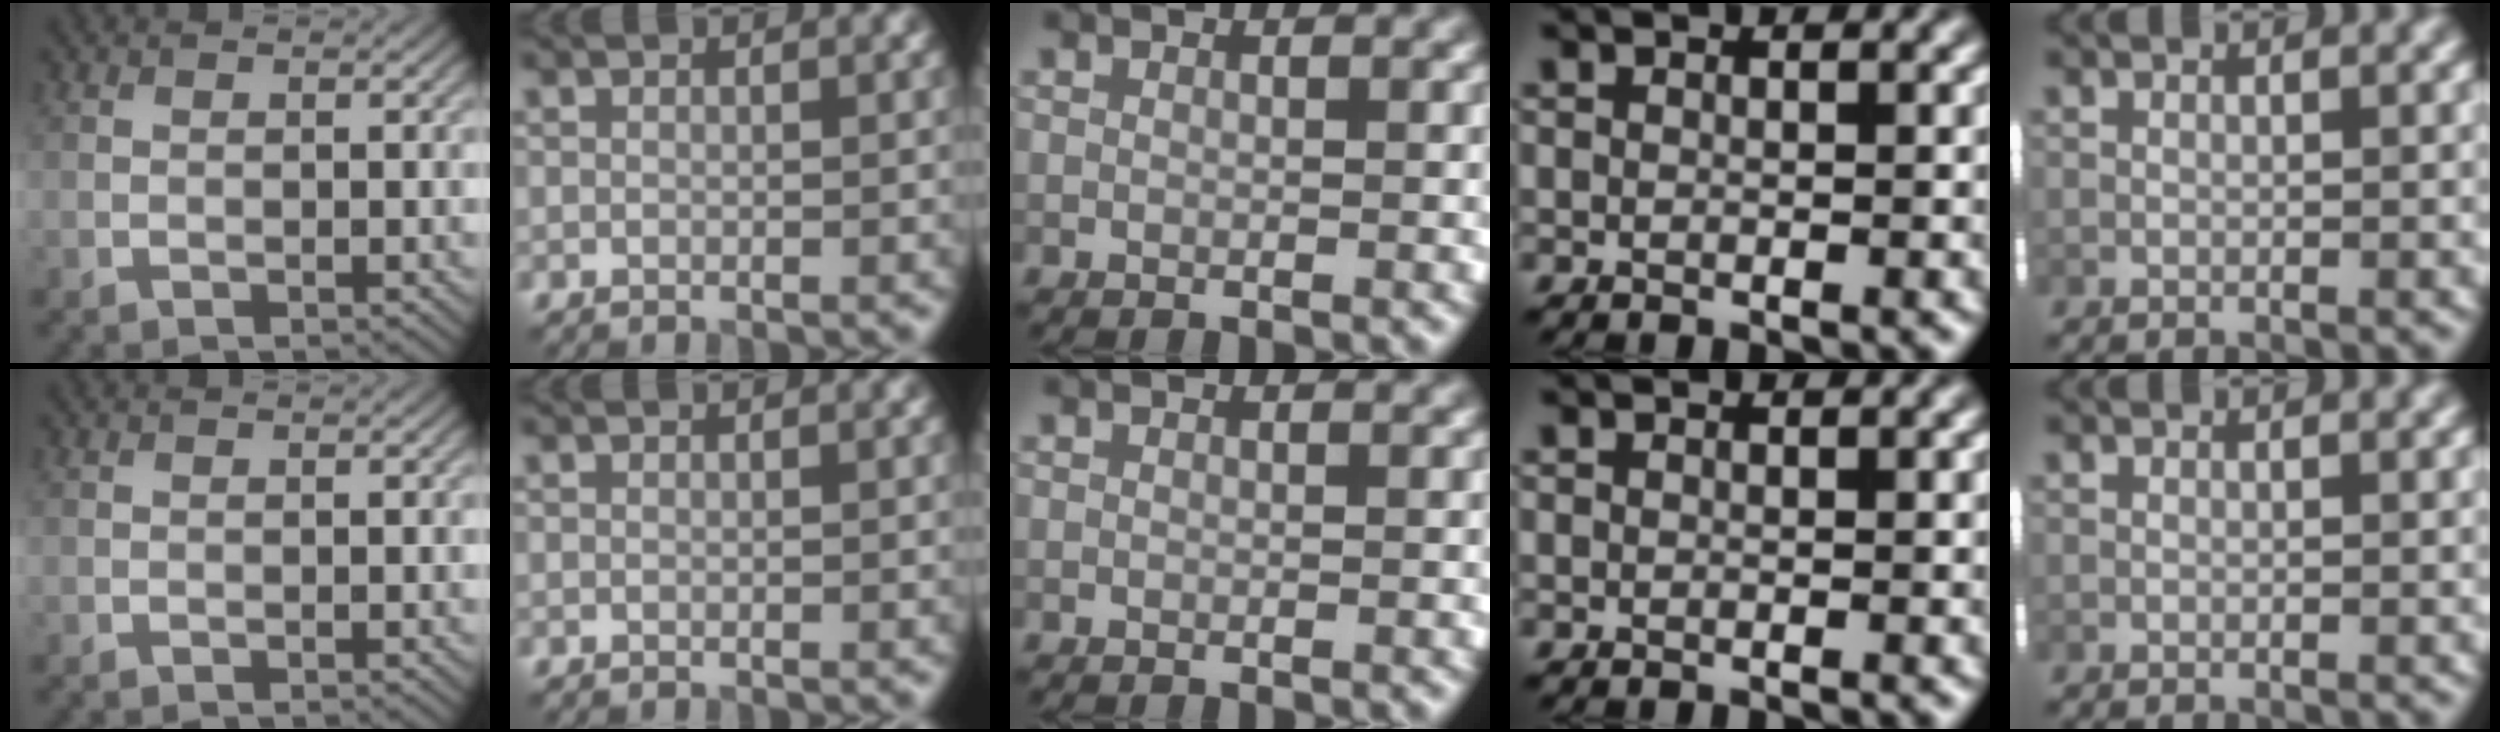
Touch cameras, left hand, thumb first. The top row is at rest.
{}